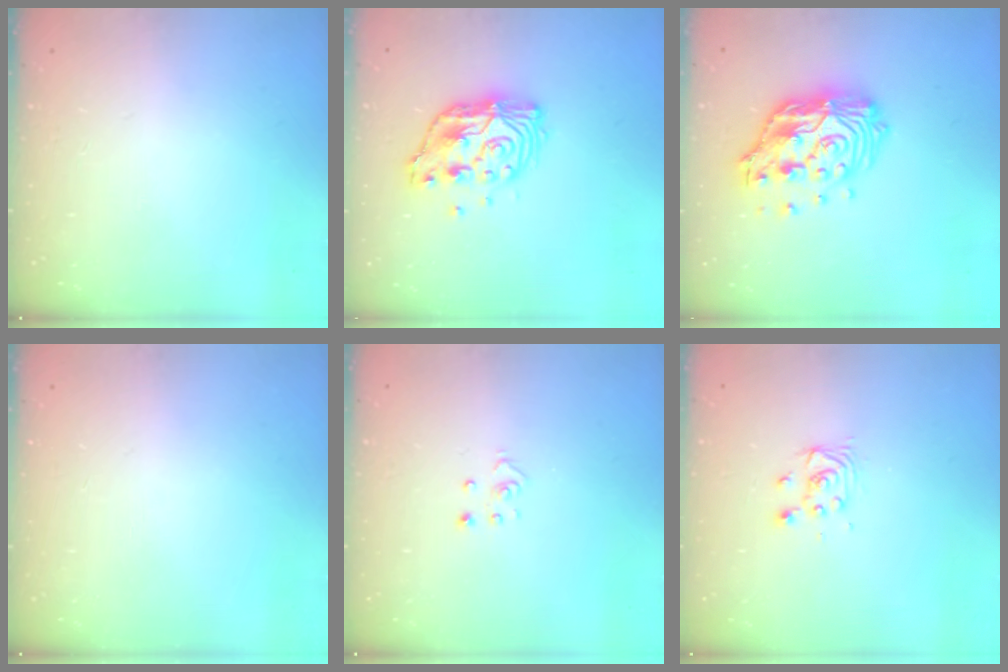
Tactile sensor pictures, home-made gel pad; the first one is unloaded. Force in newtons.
{"total": 11.8, "press": 11.7, "slide": 1.0}
{"total": 17.1, "press": 17.0, "slide": 1.5}
{"total": 0.0}
{"total": 2.8, "press": 2.8, "slide": 0.3}
{"total": 3.3, "press": 3.3, "slide": 0.3}